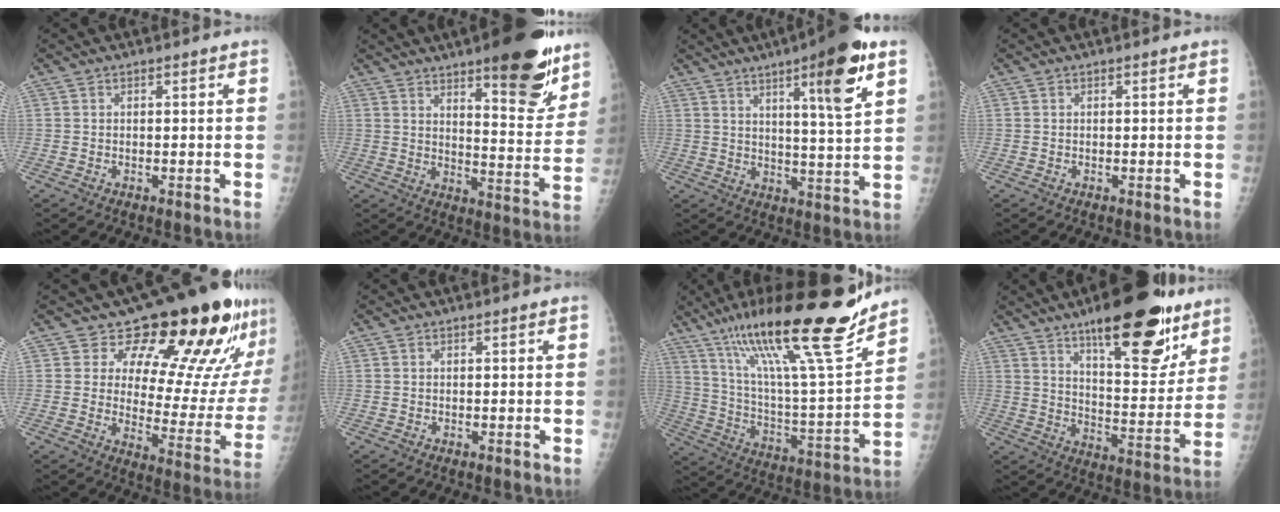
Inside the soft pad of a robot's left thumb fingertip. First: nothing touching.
{"total": 17.6, "force": [11.4, 5.1, 12.4], "torque": [-0.125, -0.075, 0.165]}
{"total": 13.6, "force": [6.9, 1.6, 11.6], "torque": [-0.168, -0.034, 0.099]}
{"total": 0.0}
{"total": 20.5, "force": [14.9, 8.6, 11.2], "torque": [-0.091, -0.102, 0.187]}
{"total": 0.0}
{"total": 27.5, "force": [19.2, 4.0, 19.2], "torque": [-0.304, -0.070, 0.329]}
{"total": 22.5, "force": [14.2, 7.7, 15.6], "torque": [-0.179, -0.066, 0.216]}